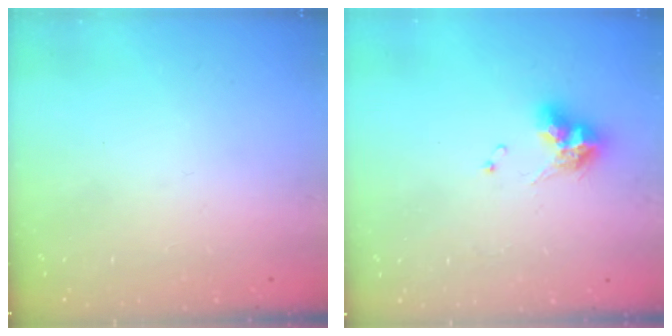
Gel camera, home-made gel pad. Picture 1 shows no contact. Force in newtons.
{"total": 8.5, "press": 8.4, "slide": 0.9}